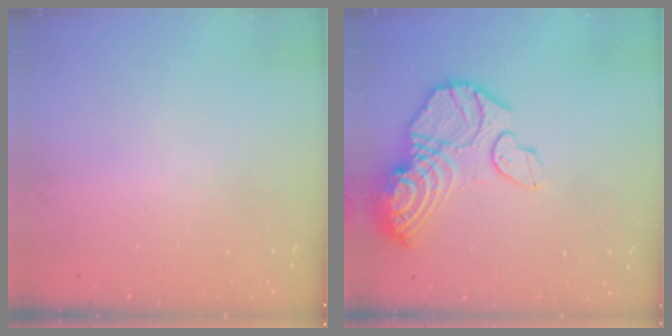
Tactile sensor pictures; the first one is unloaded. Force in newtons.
{"total": 17.2, "press": 17.1, "slide": 1.8}